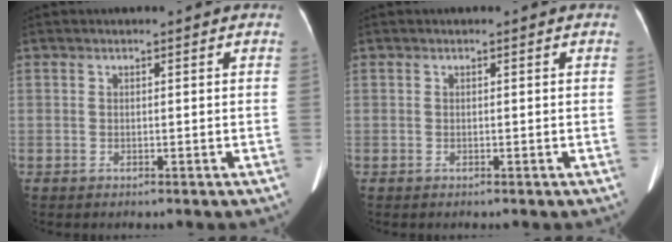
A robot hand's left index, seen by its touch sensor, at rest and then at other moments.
{"total": 0.0}